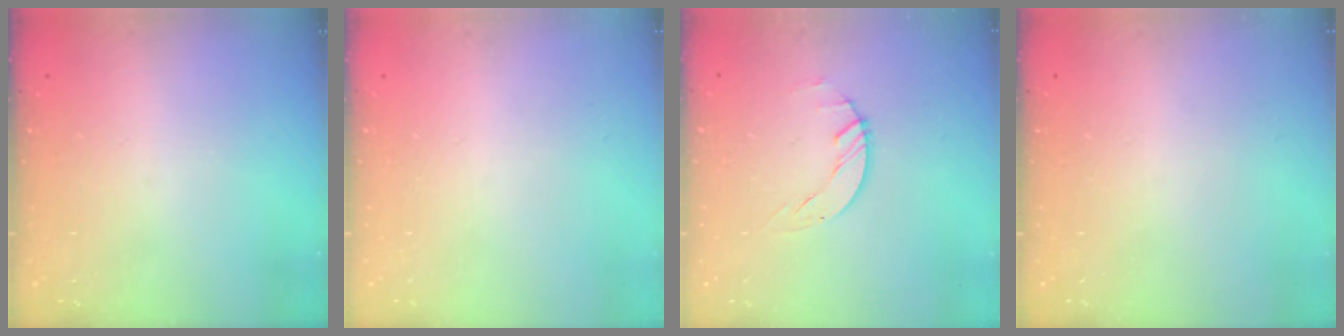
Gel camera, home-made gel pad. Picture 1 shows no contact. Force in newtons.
{"total": 0.0}
{"total": 1.5, "press": 1.4, "slide": 0.3}
{"total": 0.0}